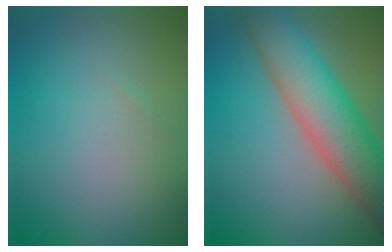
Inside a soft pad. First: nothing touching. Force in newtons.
{"total": 8.7, "press": 8.7, "slide": 0.3}